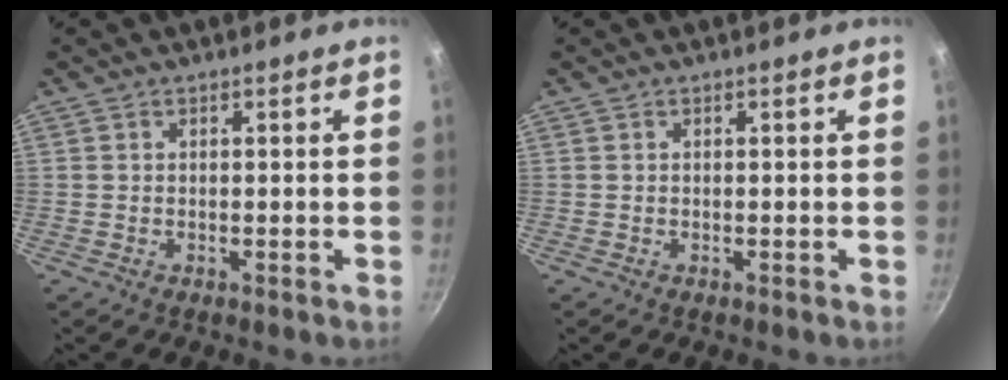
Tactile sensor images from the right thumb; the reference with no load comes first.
{"total": 0.0}